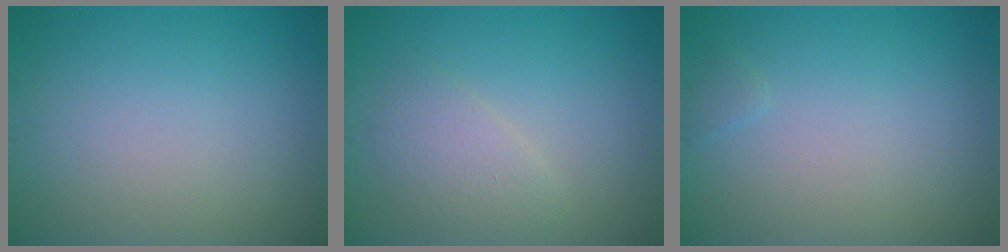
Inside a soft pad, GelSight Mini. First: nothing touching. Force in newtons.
{"total": 2.4, "press": 2.3, "slide": 0.2}
{"total": 0.6, "press": 0.6, "slide": 0.1}